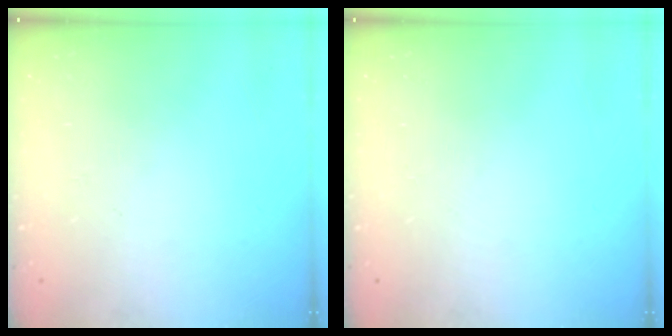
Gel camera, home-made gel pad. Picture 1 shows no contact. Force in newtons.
{"total": 0.0}